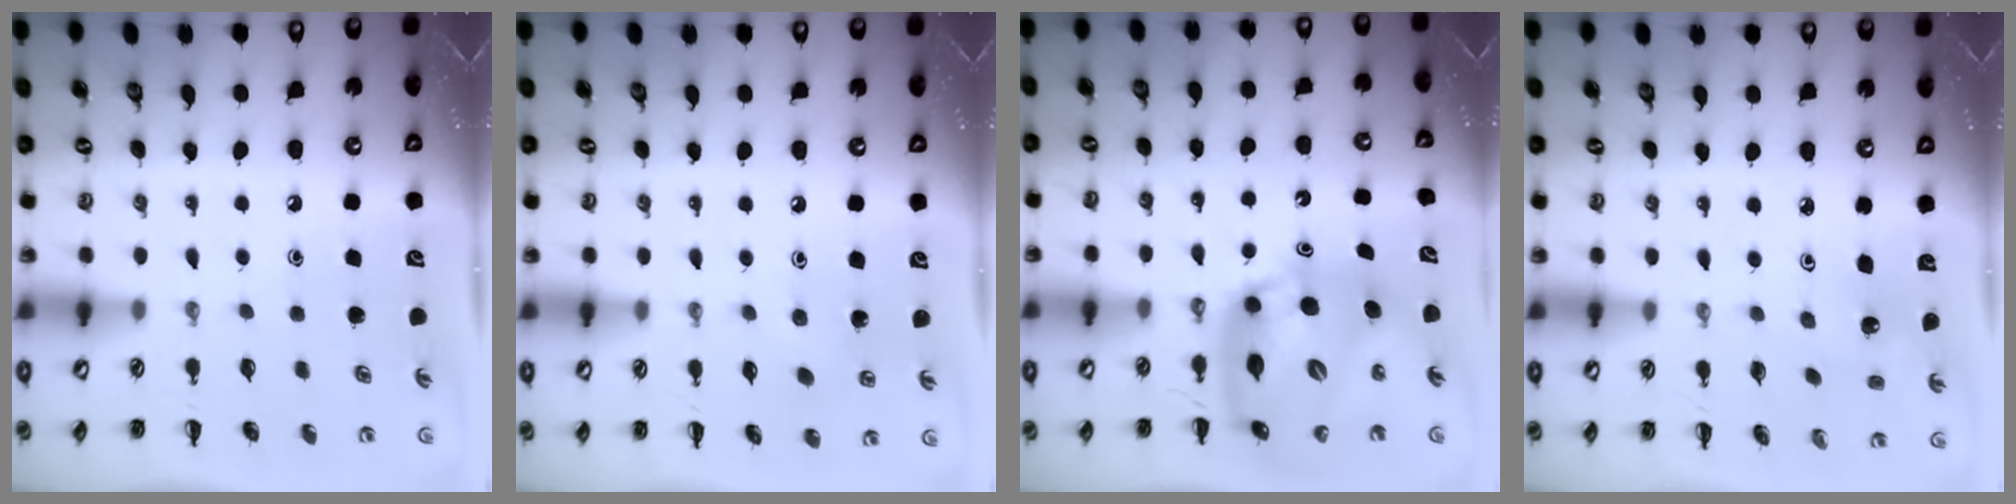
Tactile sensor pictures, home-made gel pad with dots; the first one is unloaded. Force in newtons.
{"total": 4.4, "press": 4.2, "slide": 1.3}
{"total": 14.0, "press": 13.5, "slide": 4.0}
{"total": 2.3, "press": 2.2, "slide": 0.8}